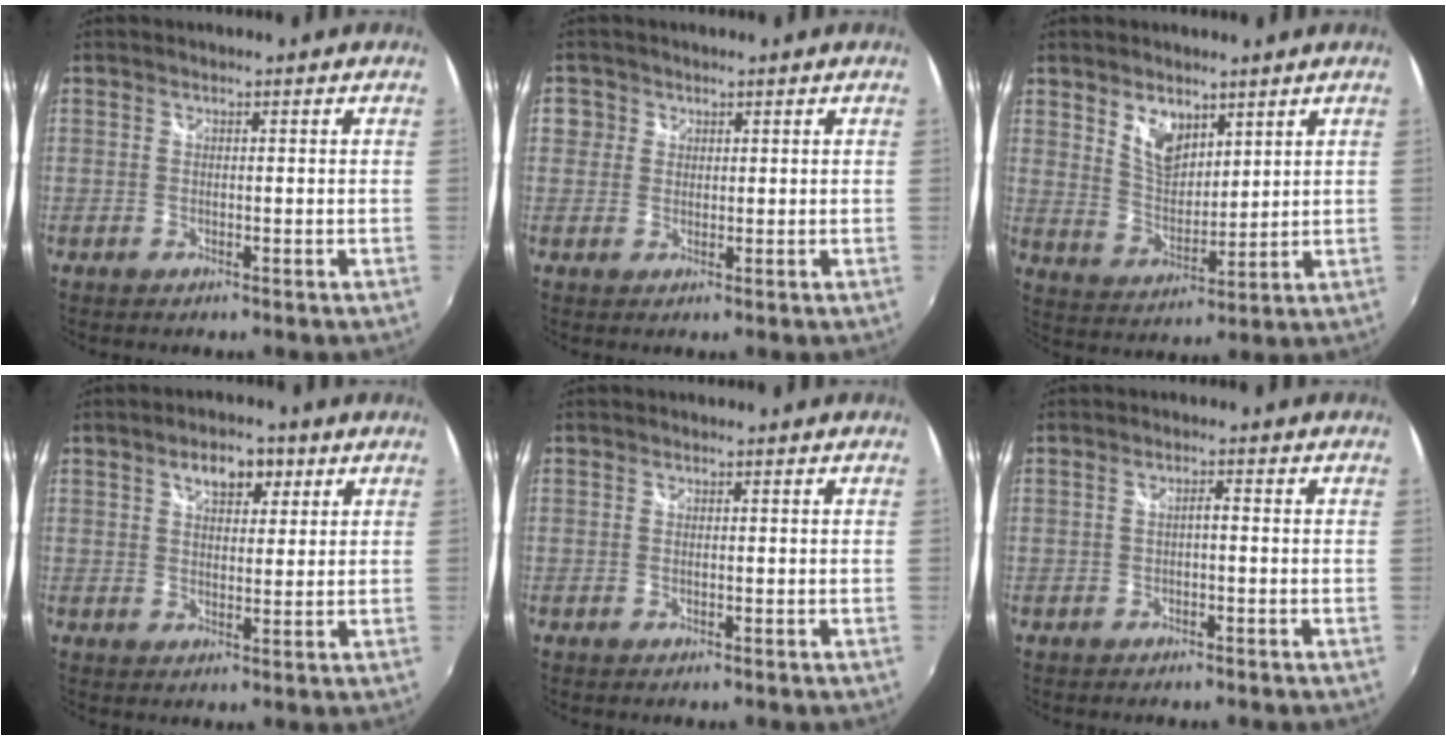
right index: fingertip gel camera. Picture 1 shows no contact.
{"total": 2.6, "force": [0.3, 2.6, 0.3], "torque": [0.001, 0.011, 0.002]}
{"total": 7.5, "force": [4.4, 4.3, 4.3], "torque": [-0.070, 0.001, 0.087]}
{"total": 6.0, "force": [3.1, 3.4, 3.8], "torque": [-0.060, 0.015, 0.049]}
{"total": 0.0}
{"total": 1.3, "force": [-0.6, 0.5, 1.0], "torque": [-0.019, 0.003, -0.010]}